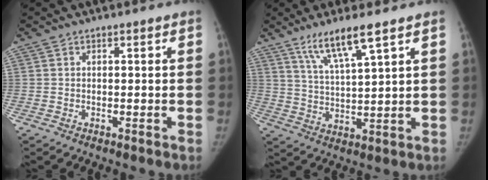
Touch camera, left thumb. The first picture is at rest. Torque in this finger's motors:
{"motor_torque": [0.16, 0.25, 0.80, -1.33, 0.17]}